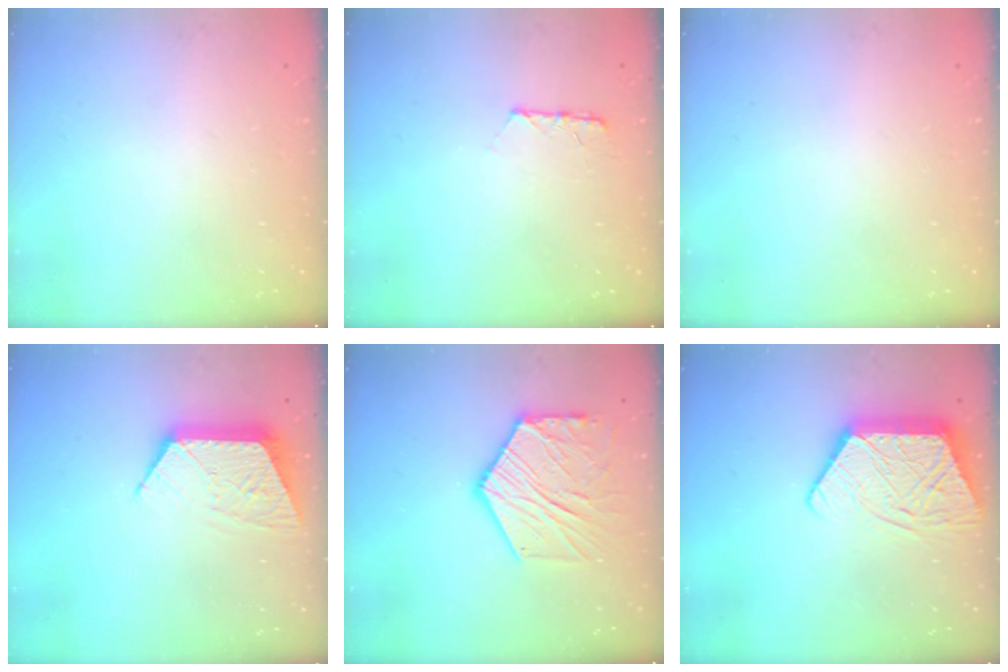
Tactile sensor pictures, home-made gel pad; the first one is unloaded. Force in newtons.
{"total": 5.9, "press": 5.9, "slide": 0.5}
{"total": 0.0}
{"total": 10.6, "press": 10.6, "slide": 0.7}
{"total": 16.7, "press": 16.7, "slide": 1.4}
{"total": 14.4, "press": 14.3, "slide": 1.2}